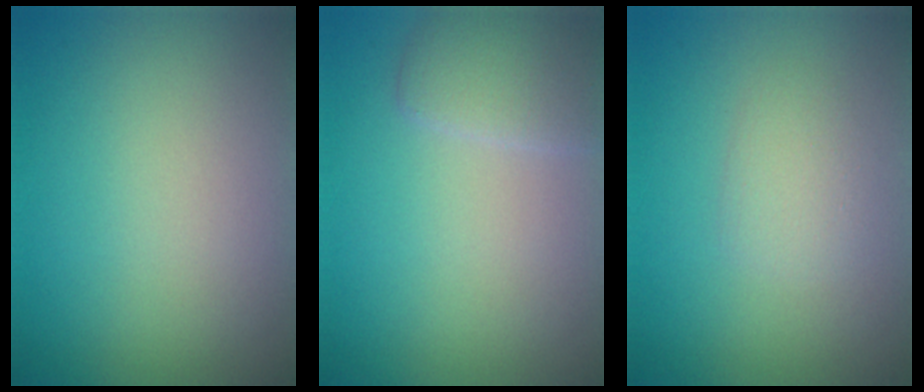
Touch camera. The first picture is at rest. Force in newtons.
{"total": 2.4, "press": 2.4, "slide": 0.1}
{"total": 1.6, "press": 1.6, "slide": 0.1}